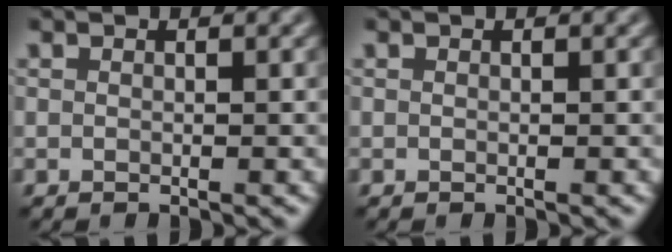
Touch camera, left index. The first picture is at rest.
{"total": 0.0}